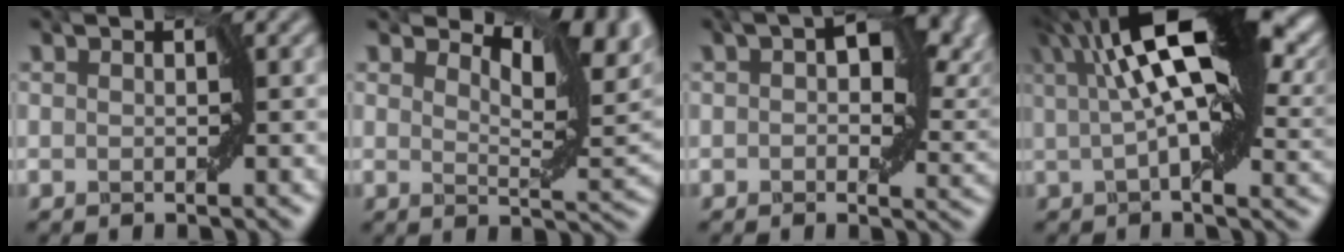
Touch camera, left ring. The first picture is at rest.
{"total": 7.4, "force": [3.7, 2.9, 5.6], "torque": [-0.097, 0.003, 0.067]}
{"total": 9.1, "force": [2.3, 5.0, 7.3], "torque": [-0.108, 0.000, 0.030]}
{"total": 12.9, "force": [5.3, 3.5, 11.2], "torque": [-0.182, 0.015, 0.081]}